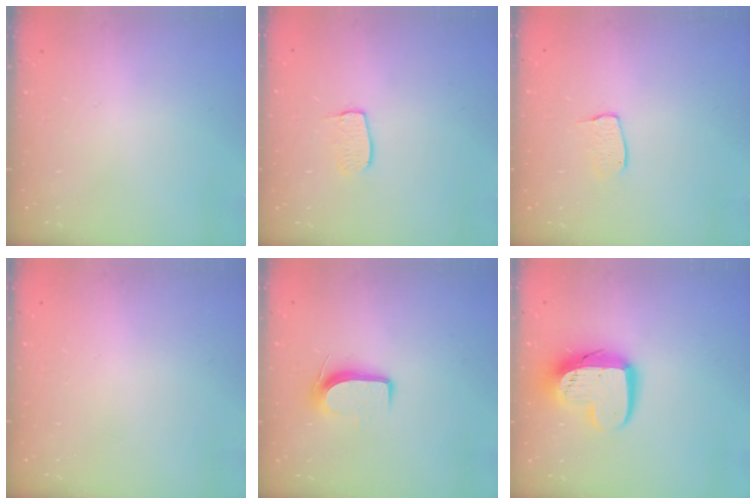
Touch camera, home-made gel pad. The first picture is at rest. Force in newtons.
{"total": 6.8, "press": 6.8, "slide": 0.4}
{"total": 5.9, "press": 5.9, "slide": 0.3}
{"total": 0.0}
{"total": 8.0, "press": 8.0, "slide": 0.9}
{"total": 14.4, "press": 14.3, "slide": 1.4}